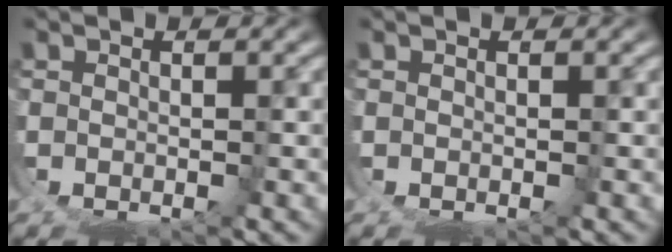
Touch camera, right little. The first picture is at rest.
{"total": 0.0}